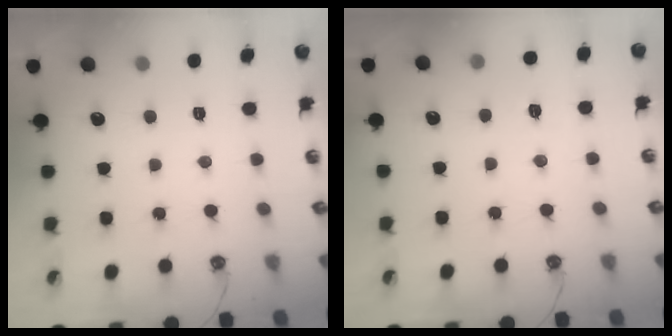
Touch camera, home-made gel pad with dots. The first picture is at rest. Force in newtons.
{"total": 6.1, "press": 6.1, "slide": 0.3}